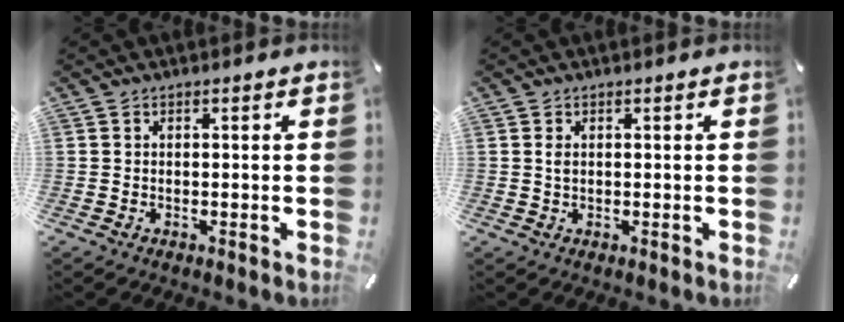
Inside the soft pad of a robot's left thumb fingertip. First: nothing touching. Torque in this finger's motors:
{"motor_torque": [-0.05, 0.31, 0.19, -0.27, 0.12]}